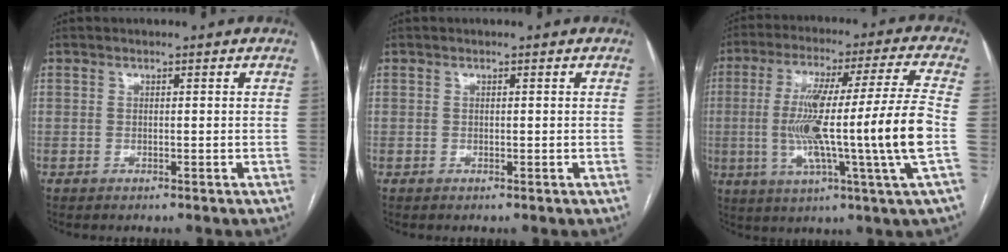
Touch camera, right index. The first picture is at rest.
{"total": 0.0}
{"total": 19.7, "force": [-2.5, -1.6, 19.5], "torque": [-0.325, -0.001, -0.052]}